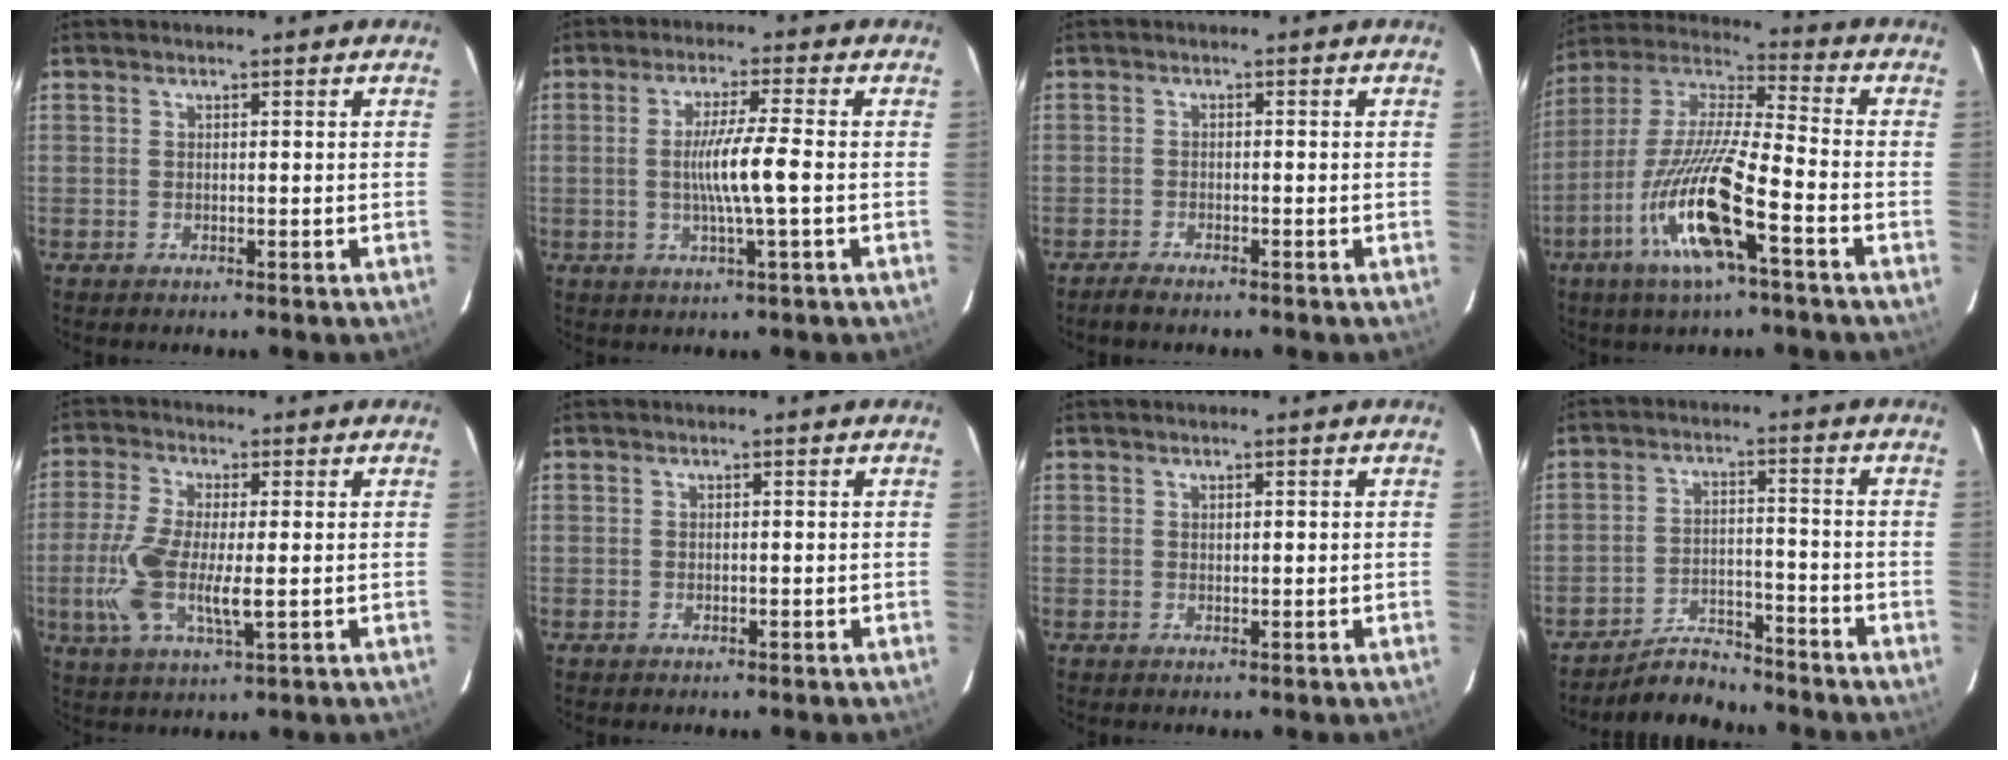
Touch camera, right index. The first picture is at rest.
{"total": 6.7, "force": [-0.6, -0.7, 6.6], "torque": [-0.124, -0.005, -0.011]}
{"total": 2.3, "force": [-2.0, 0.3, 1.1], "torque": [-0.023, -0.006, -0.029]}
{"total": 16.7, "force": [-7.0, 1.8, 15.1], "torque": [-0.313, -0.013, -0.133]}
{"total": 9.9, "force": [-1.3, 2.7, 9.4], "torque": [-0.205, -0.013, -0.022]}
{"total": 0.0}
{"total": 0.7, "force": [0.3, 0.3, 0.6], "torque": [-0.010, 0.000, 0.006]}
{"total": 5.6, "force": [-5.4, 1.3, 0.1], "torque": [-0.005, 0.005, -0.090]}